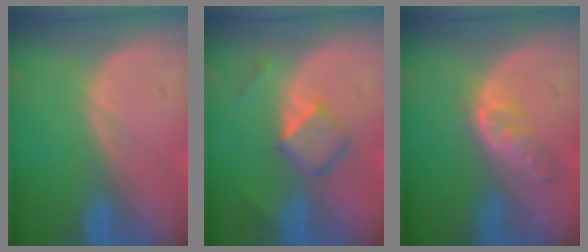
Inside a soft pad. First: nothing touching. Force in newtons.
{"total": 4.5, "press": 4.4, "slide": 0.8}
{"total": 4.9, "press": 4.3, "slide": 2.2}